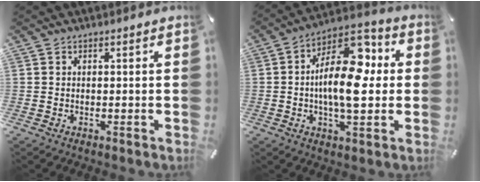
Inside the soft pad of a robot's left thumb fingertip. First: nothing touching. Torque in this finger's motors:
{"motor_torque": [1.67, 1.86, 1.57, -0.12, 0.37]}